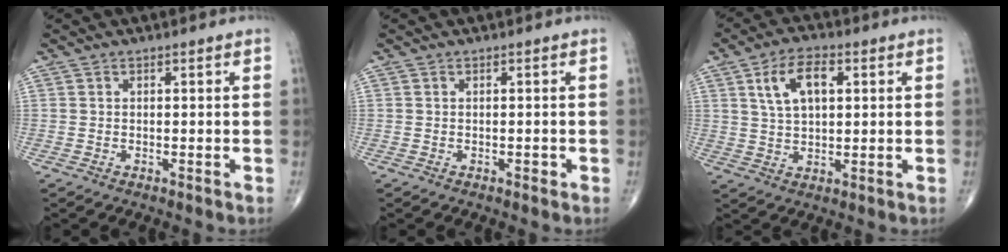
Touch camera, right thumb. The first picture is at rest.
{"total": 0.6, "force": [-0.3, 0.3, 0.4], "torque": [-0.001, 0.001, -0.006]}
{"total": 8.7, "force": [2.8, 4.6, 6.8], "torque": [-0.108, -0.001, 0.051]}